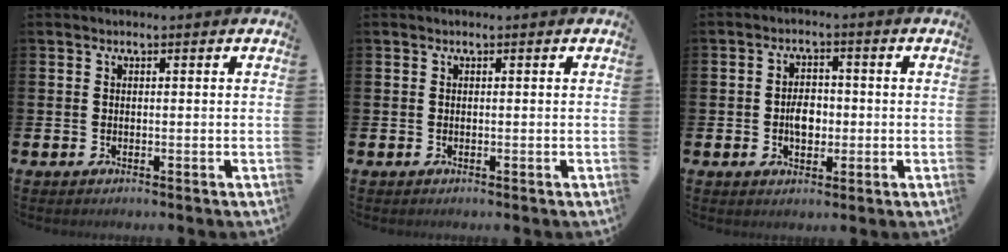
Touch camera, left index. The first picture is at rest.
{"total": 0.0}
{"total": 3.7, "force": [-0.4, 2.5, 2.8], "torque": [-0.035, 0.000, -0.014]}